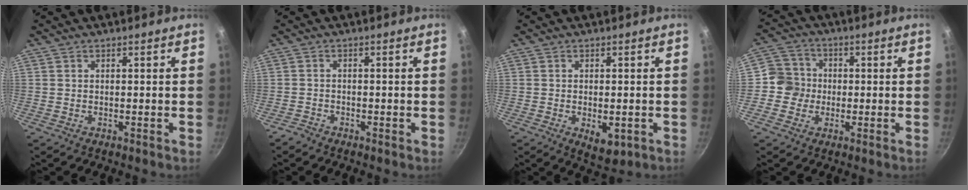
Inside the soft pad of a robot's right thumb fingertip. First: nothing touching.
{"total": 1.4, "force": [-1.3, 0.6, 0.2], "torque": [-0.006, 0.012, -0.026]}
{"total": 5.6, "force": [-1.6, 2.9, 4.5], "torque": [-0.055, -0.005, -0.014]}
{"total": 6.4, "force": [-0.7, 6.2, 1.7], "torque": [0.005, 0.018, -0.031]}